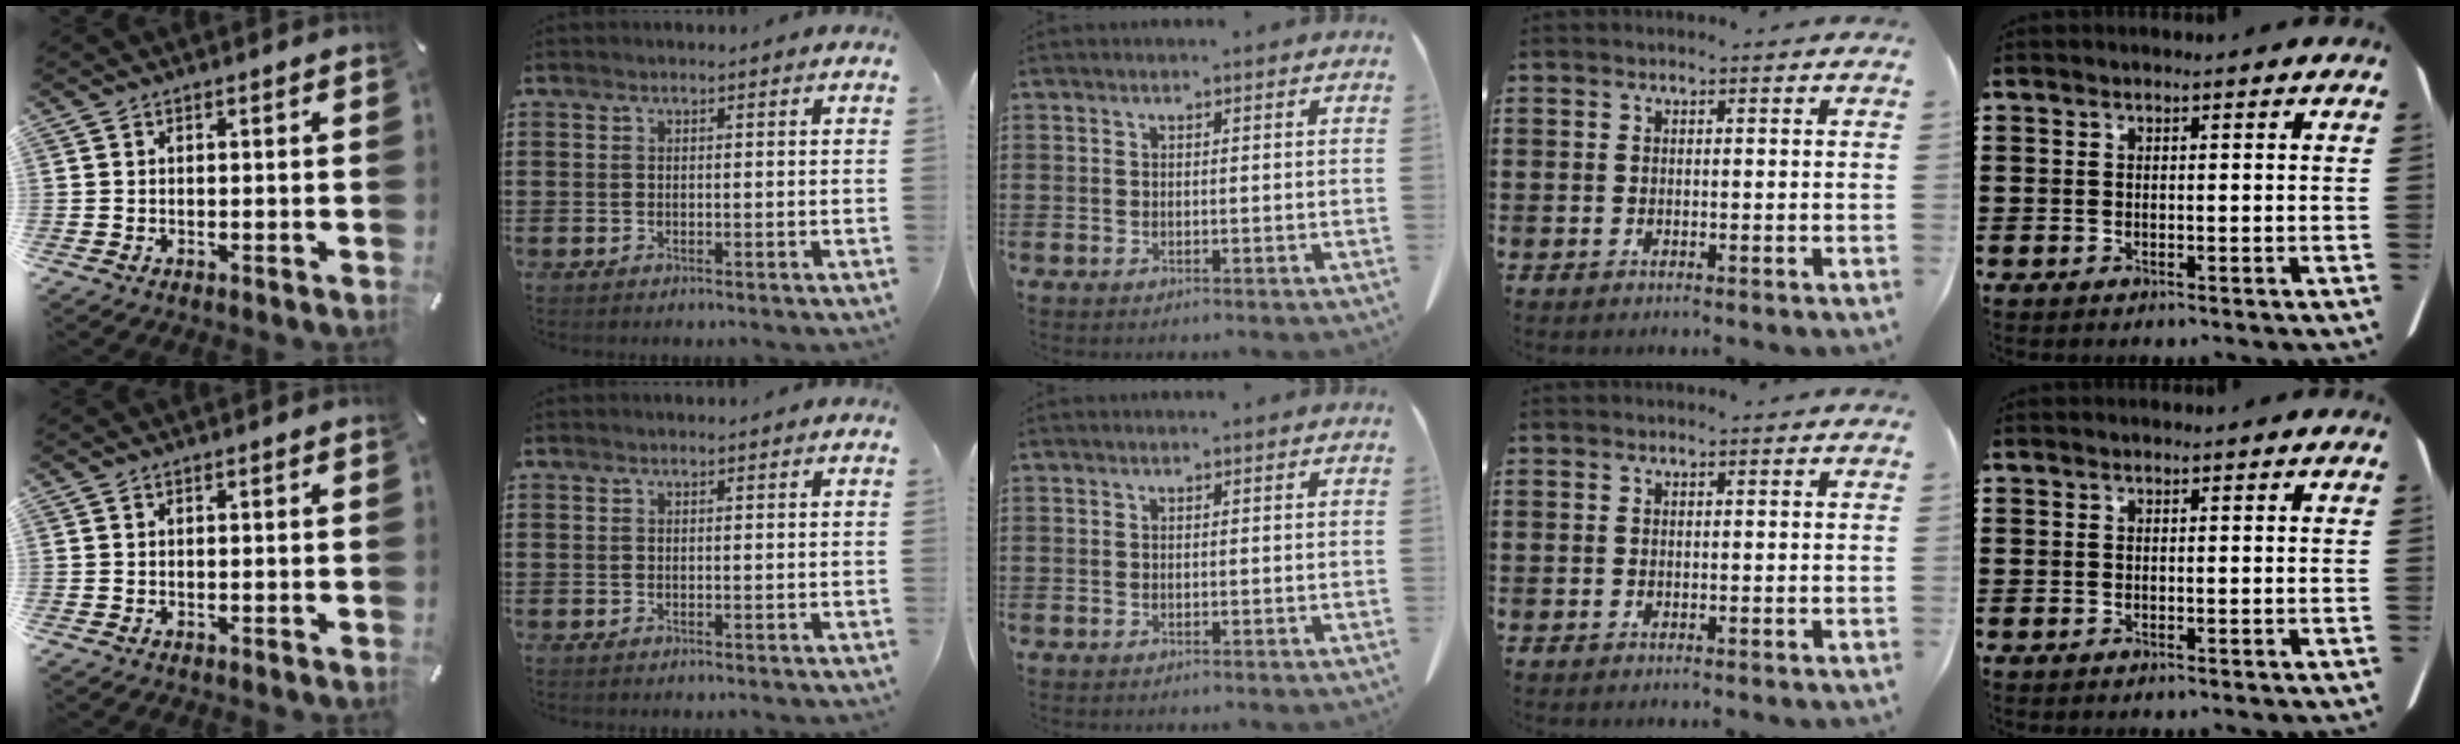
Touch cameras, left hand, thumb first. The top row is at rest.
{}